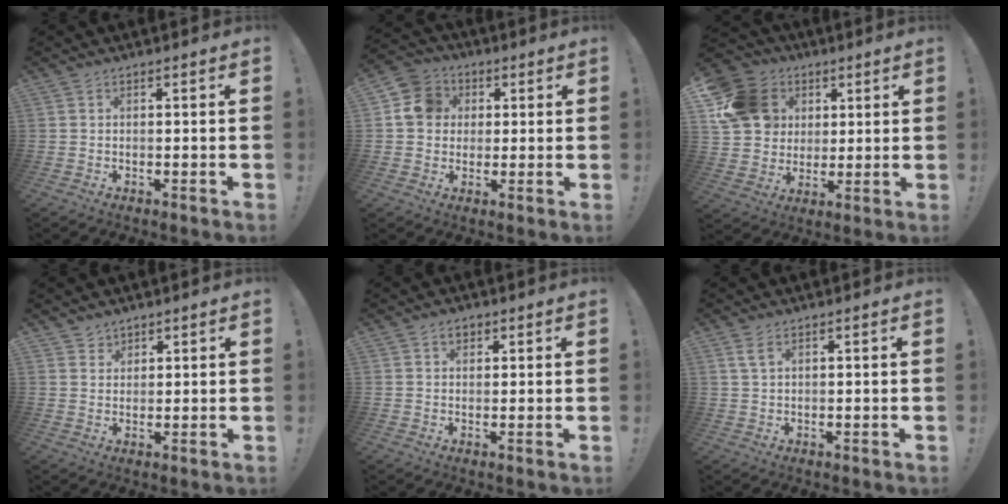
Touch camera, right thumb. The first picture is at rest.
{"total": 10.6, "force": [1.9, 9.5, 4.2], "torque": [-0.054, 0.009, 0.042]}
{"total": 17.6, "force": [5.7, 14.8, 7.7], "torque": [-0.117, -0.010, 0.130]}
{"total": 3.0, "force": [2.4, 1.8, -0.1], "torque": [0.009, -0.019, 0.042]}
{"total": 2.6, "force": [1.4, 1.9, 1.1], "torque": [-0.009, -0.004, 0.024]}
{"total": 3.2, "force": [1.7, 1.3, 2.4], "torque": [-0.043, -0.001, 0.030]}